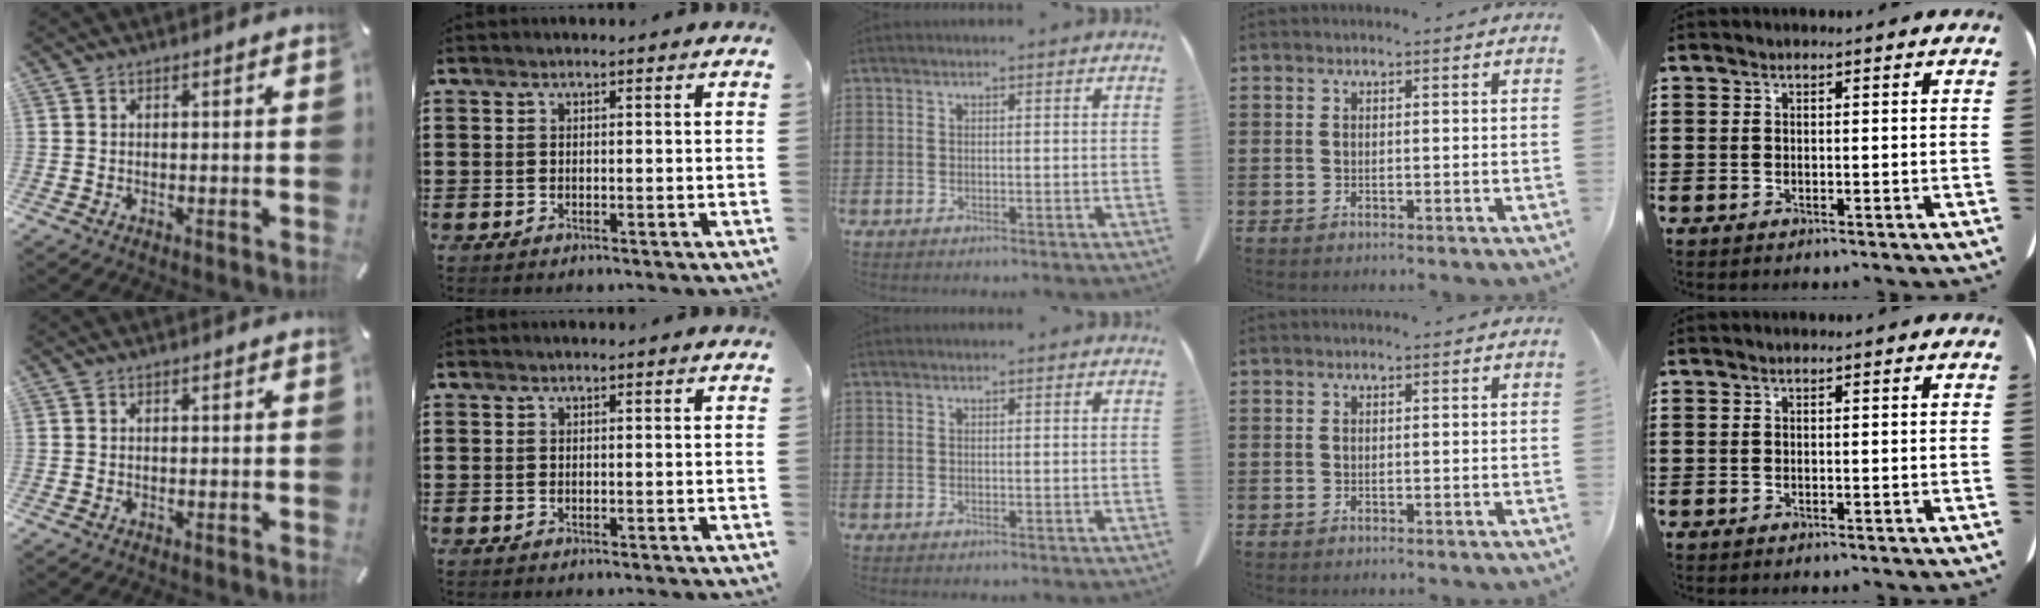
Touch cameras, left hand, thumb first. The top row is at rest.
{}